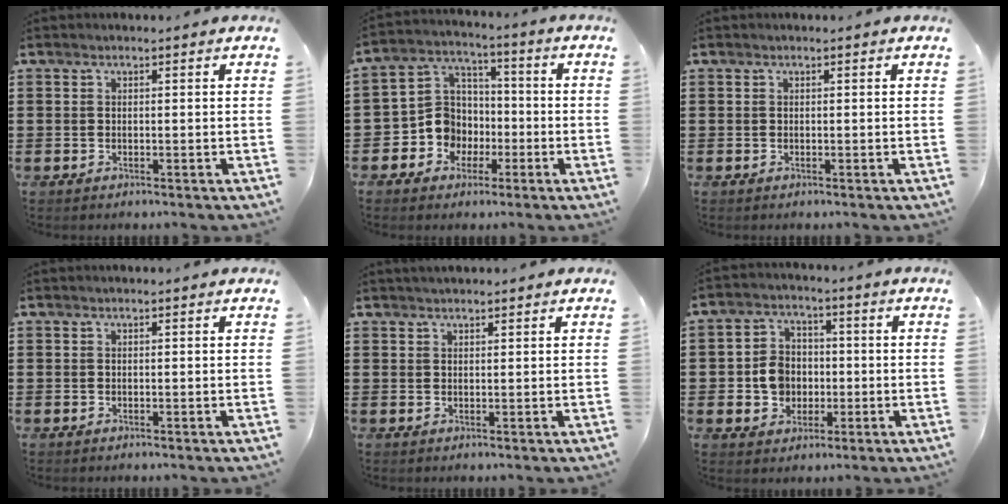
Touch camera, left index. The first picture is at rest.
{"total": 8.6, "force": [-2.4, 7.8, 2.7], "torque": [-0.111, 0.006, -0.053]}
{"total": 0.0}
{"total": 0.0}
{"total": 1.3, "force": [1.2, 0.2, 0.3], "torque": [-0.006, 0.001, 0.023]}
{"total": 6.1, "force": [-0.7, 5.4, 2.6], "torque": [-0.070, 0.014, -0.014]}